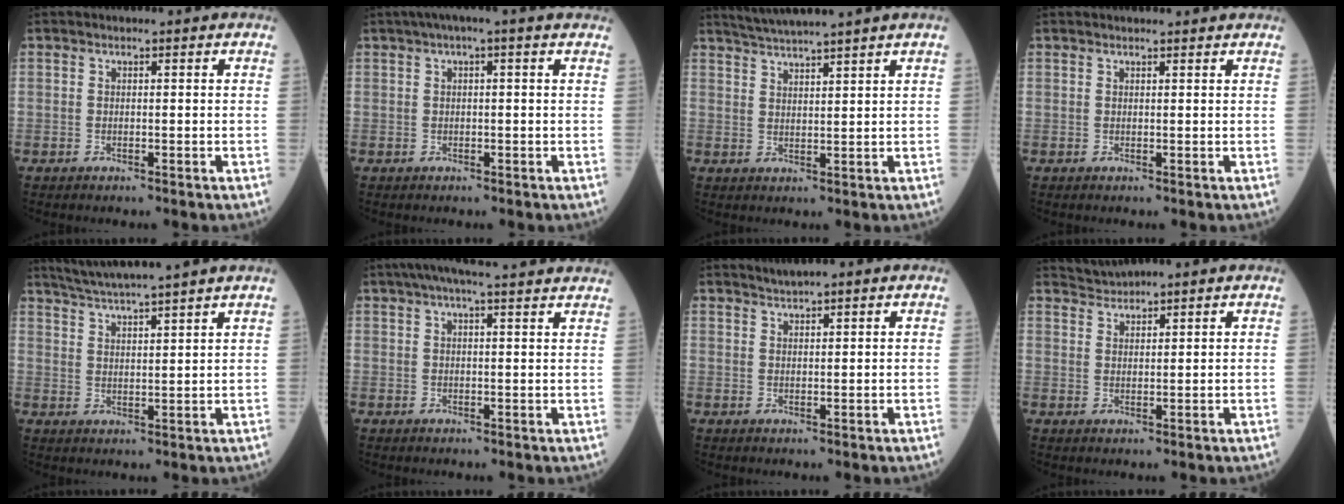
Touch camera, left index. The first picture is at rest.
{"total": 3.3, "force": [1.8, 0.0, 2.7], "torque": [-0.045, 0.025, 0.025]}
{"total": 7.0, "force": [6.1, -1.6, 2.9], "torque": [-0.052, 0.016, 0.102]}
{"total": 3.6, "force": [3.5, 0.2, 0.9], "torque": [-0.011, 0.022, 0.040]}
{"total": 9.7, "force": [8.5, -1.7, 4.3], "torque": [-0.078, 0.014, 0.132]}
{"total": 13.4, "force": [11.6, 0.2, 6.7], "torque": [-0.107, 0.043, 0.141]}
{"total": 1.6, "force": [1.4, 0.0, 0.7], "torque": [-0.016, 0.011, 0.027]}
{"total": 2.1, "force": [2.0, -0.4, -0.4], "torque": [-0.001, 0.011, 0.047]}